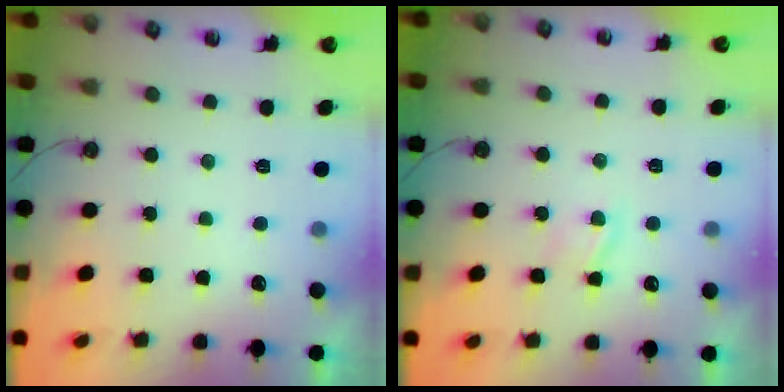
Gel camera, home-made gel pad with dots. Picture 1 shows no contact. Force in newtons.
{"total": 3.7, "press": 3.7, "slide": 0.5}